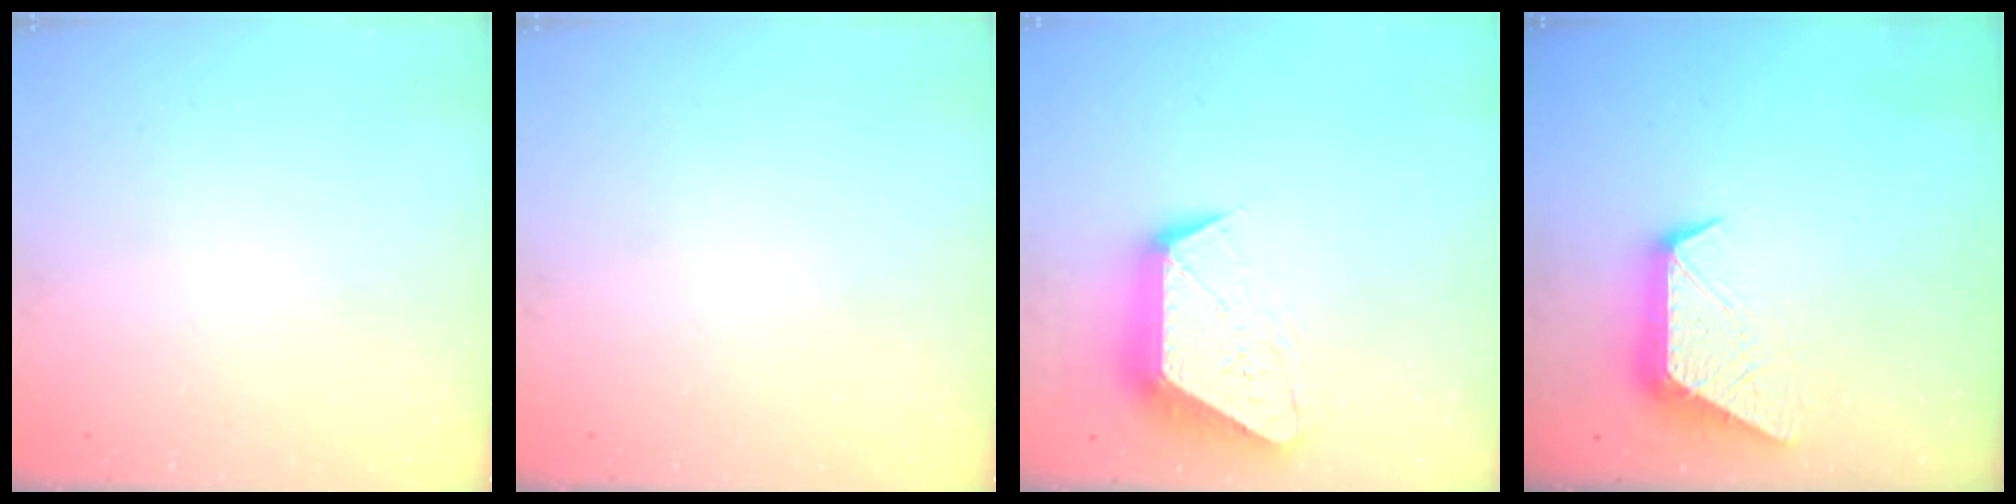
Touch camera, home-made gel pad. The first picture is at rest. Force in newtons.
{"total": 0.0}
{"total": 13.9, "press": 13.9, "slide": 0.9}
{"total": 10.6, "press": 10.6, "slide": 0.6}